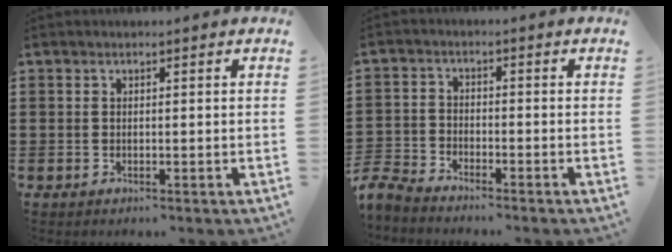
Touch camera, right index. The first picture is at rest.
{"total": 3.8, "force": [-3.8, 0.5, 0.1], "torque": [-0.027, -0.006, -0.087]}